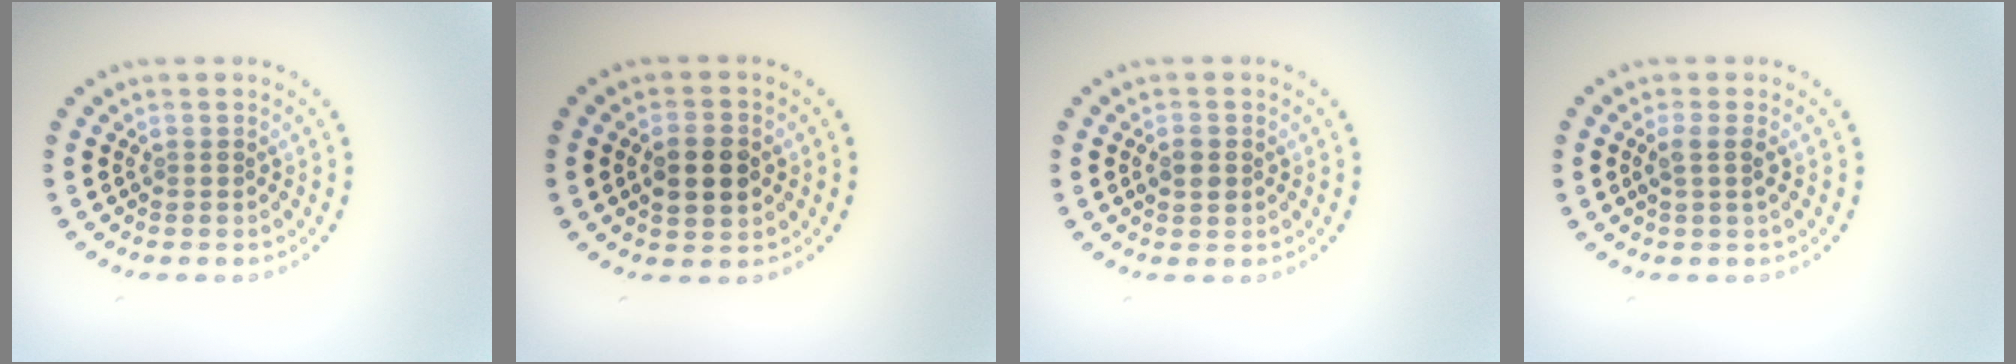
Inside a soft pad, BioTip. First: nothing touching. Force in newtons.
{"total": 3.7, "press": 3.7, "slide": 0.1}
{"total": 1.6, "press": 1.6, "slide": 0.1}
{"total": 1.5, "press": 1.3, "slide": 0.8}